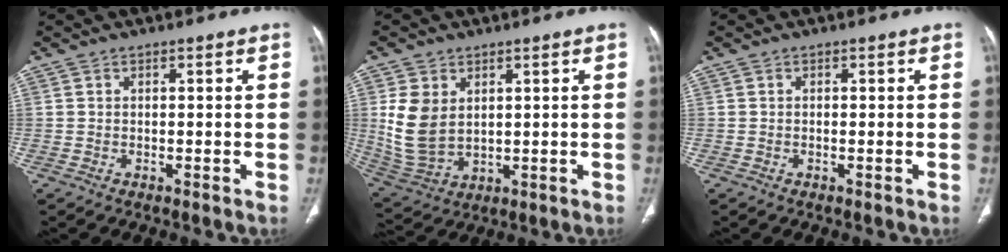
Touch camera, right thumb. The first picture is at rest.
{"total": 9.9, "force": [2.4, 7.0, 6.6], "torque": [-0.123, -0.012, 0.067]}
{"total": 0.0}